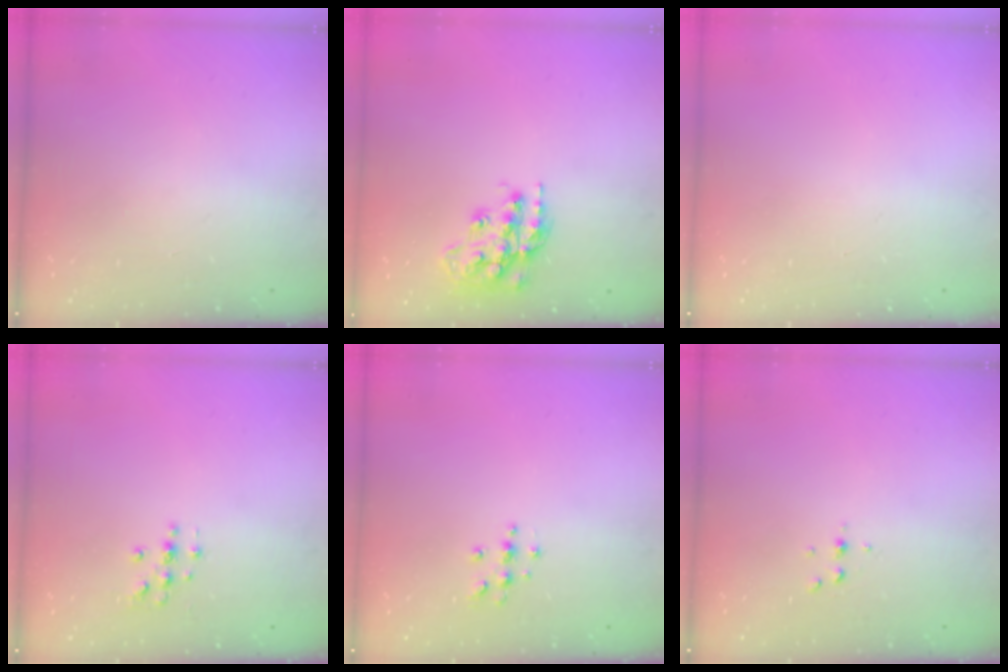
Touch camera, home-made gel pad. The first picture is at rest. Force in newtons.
{"total": 17.3, "press": 17.3, "slide": 1.4}
{"total": 0.0}
{"total": 2.0, "press": 2.0, "slide": 0.2}
{"total": 6.3, "press": 6.3, "slide": 0.8}
{"total": 2.5, "press": 2.4, "slide": 0.2}